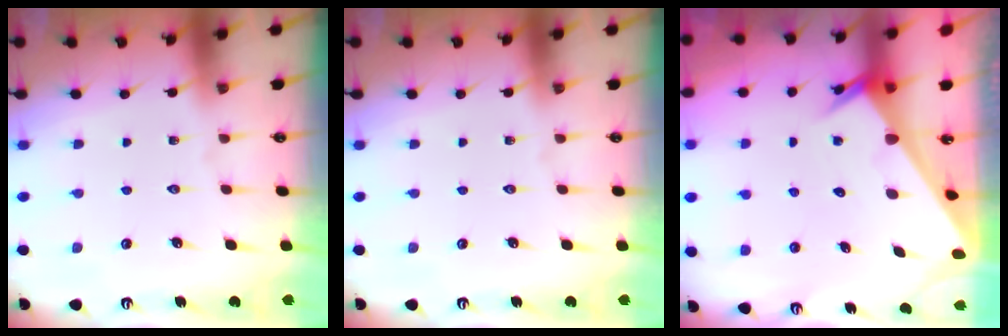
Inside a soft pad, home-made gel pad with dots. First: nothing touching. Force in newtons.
{"total": 0.0}
{"total": 2.4, "press": 2.4, "slide": 0.0}